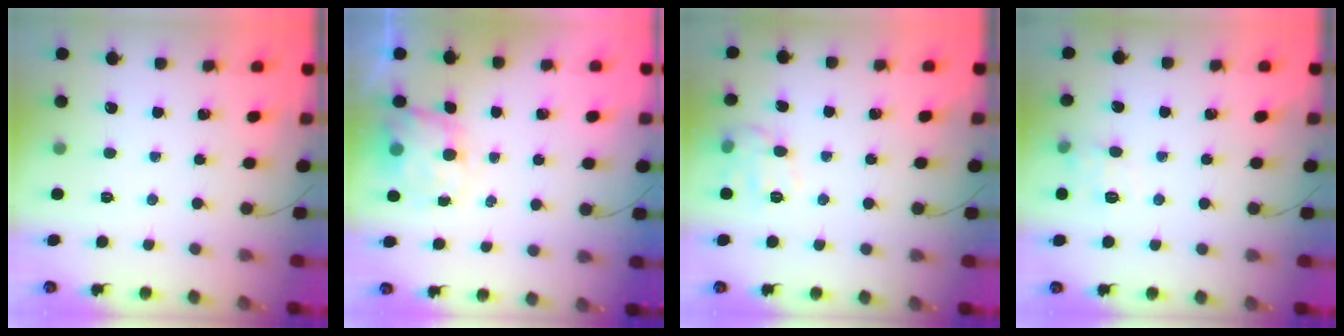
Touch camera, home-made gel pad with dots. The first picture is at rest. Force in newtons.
{"total": 5.5, "press": 5.4, "slide": 1.2}
{"total": 9.4, "press": 9.3, "slide": 0.9}
{"total": 8.0, "press": 7.8, "slide": 1.7}